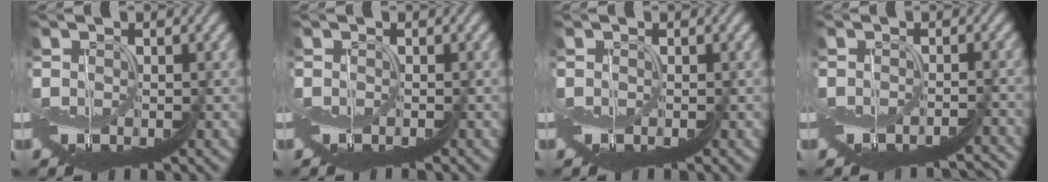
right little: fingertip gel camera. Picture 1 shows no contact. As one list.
[{"total": 0.8, "force": [-0.8, -0.1, 0.1], "torque": [0.004, 0.002, -0.014]}, {"total": 0.0}, {"total": 4.1, "force": [-3.9, 1.2, 0.7], "torque": [-0.002, 0.017, -0.034]}]